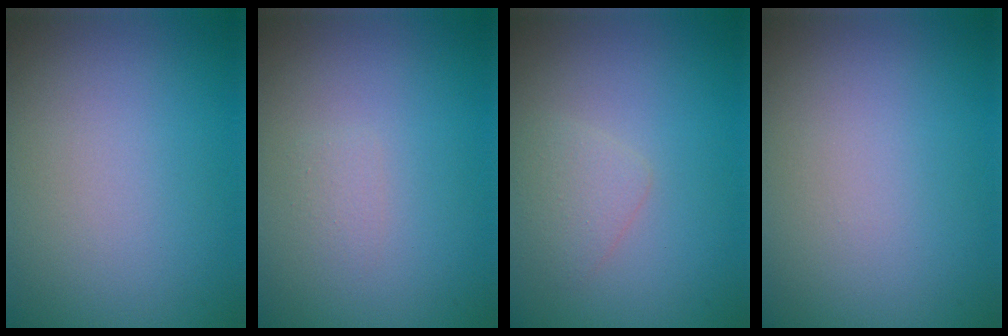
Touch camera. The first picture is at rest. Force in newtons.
{"total": 0.7, "press": 0.7, "slide": 0.1}
{"total": 1.6, "press": 1.6, "slide": 0.1}
{"total": 0.0}